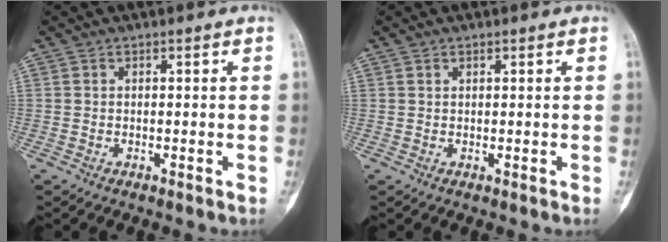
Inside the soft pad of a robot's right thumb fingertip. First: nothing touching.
{"total": 0.5, "force": [0.4, 0.3, 0.2], "torque": [-0.004, -0.002, 0.006]}